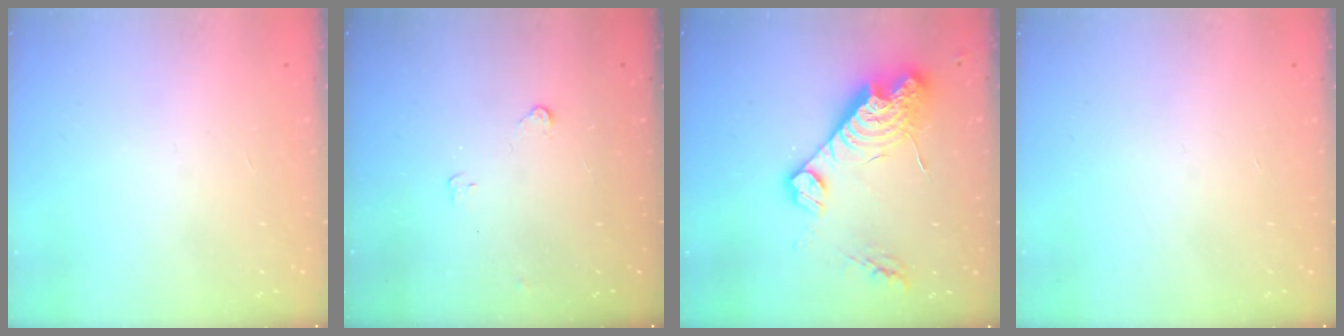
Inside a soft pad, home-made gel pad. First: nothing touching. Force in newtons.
{"total": 3.3, "press": 3.3, "slide": 0.4}
{"total": 17.3, "press": 17.2, "slide": 1.6}
{"total": 0.0}